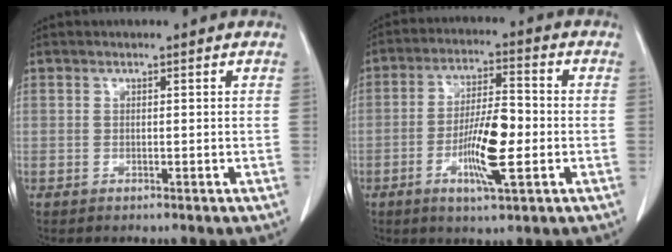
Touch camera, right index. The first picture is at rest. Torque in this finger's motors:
{"motor_torque": [0.39, -0.16, 0.36, 0.11]}